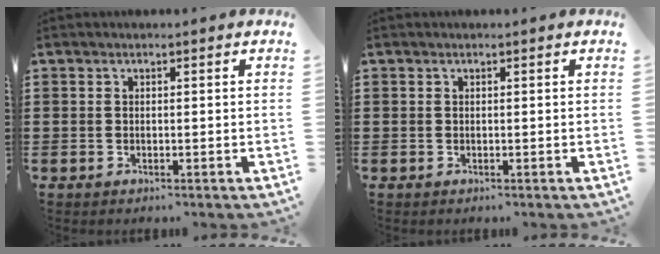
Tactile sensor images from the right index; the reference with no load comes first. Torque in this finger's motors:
{"motor_torque": [-0.07, -0.08, 0.00, -0.01]}